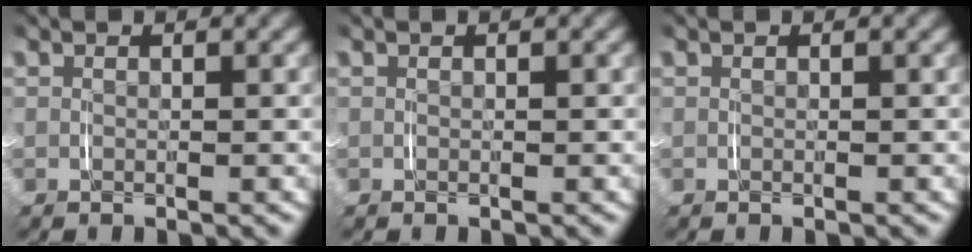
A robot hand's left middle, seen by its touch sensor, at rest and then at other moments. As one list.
[{"total": 0.0}, {"total": 0.0}]